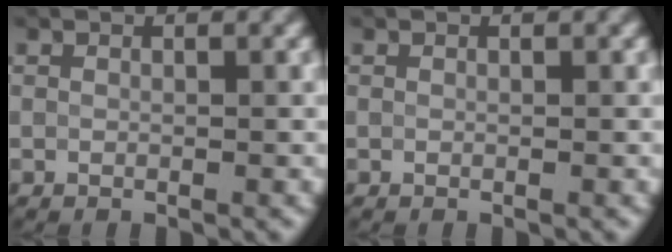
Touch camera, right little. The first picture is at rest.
{"total": 0.0}